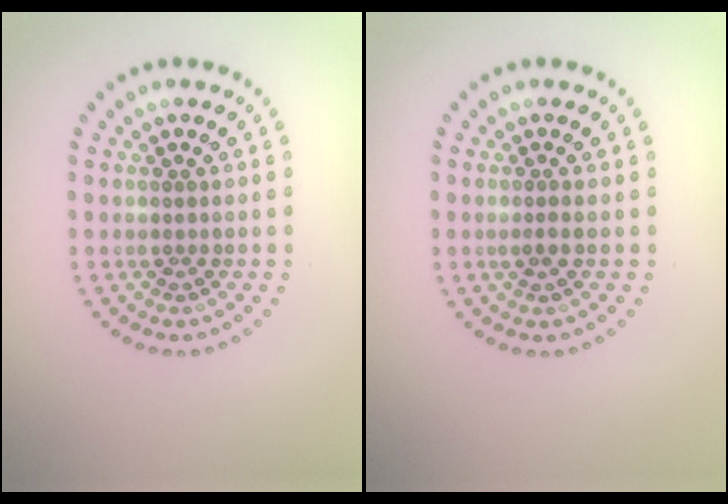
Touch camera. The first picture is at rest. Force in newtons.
{"total": 0.7, "press": 0.4, "slide": 0.5}